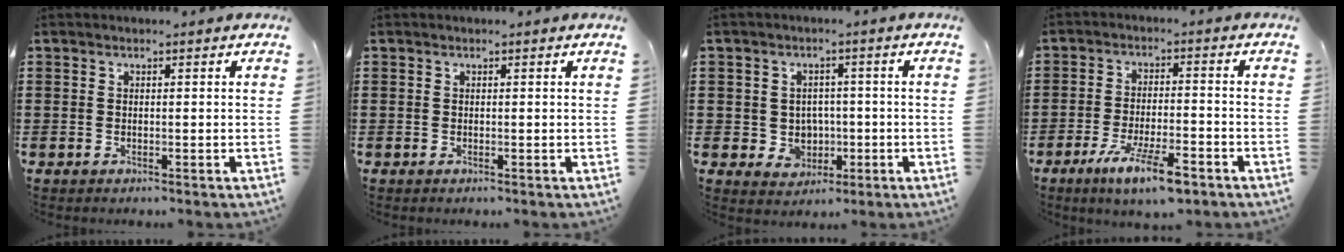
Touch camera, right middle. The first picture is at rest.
{"total": 0.0}
{"total": 4.1, "force": [-0.1, 4.1, 0.5], "torque": [-0.021, 0.002, -0.004]}
{"total": 8.0, "force": [-4.8, 1.8, 6.1], "torque": [-0.119, -0.004, -0.086]}